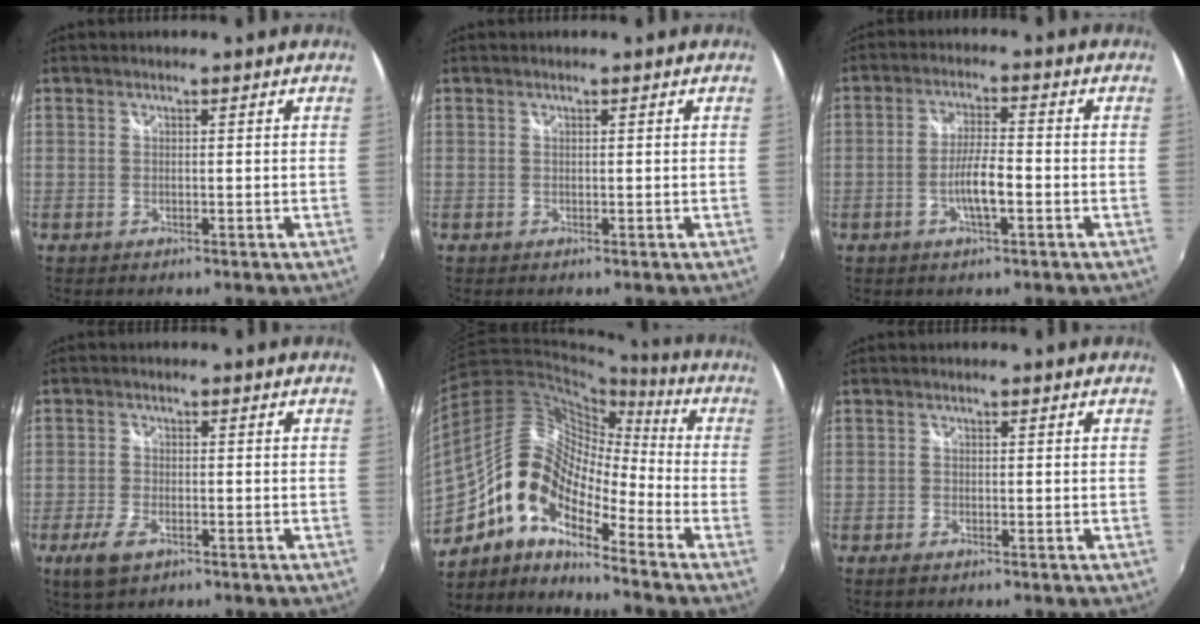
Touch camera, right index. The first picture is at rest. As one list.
[{"total": 0.0}, {"total": 5.9, "force": [-2.2, 0.9, 5.4], "torque": [-0.103, 0.001, -0.038]}, {"total": 5.5, "force": [-3.1, 2.4, 3.9], "torque": [-0.099, -0.009, -0.056]}, {"total": 15.7, "force": [-8.4, 6.9, 11.4], "torque": [-0.198, 0.010, -0.175]}, {"total": 1.3, "force": [-0.9, 0.4, 0.8], "torque": [-0.015, -0.003, -0.017]}]